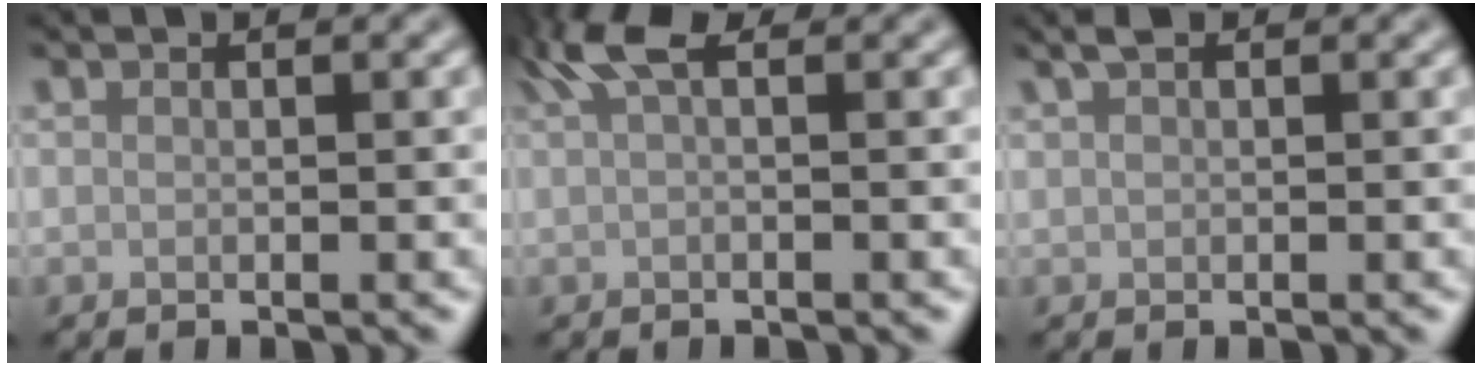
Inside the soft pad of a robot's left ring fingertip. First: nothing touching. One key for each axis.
{"total": 3.0, "fx": 1.5, "fy": 0.8, "fz": 2.5, "tx": -0.043, "ty": 0.007, "tz": 0.023}
{"total": 1.4, "fx": 0.8, "fy": 0.8, "fz": 0.9, "tx": -0.018, "ty": 0.006, "tz": 0.013}